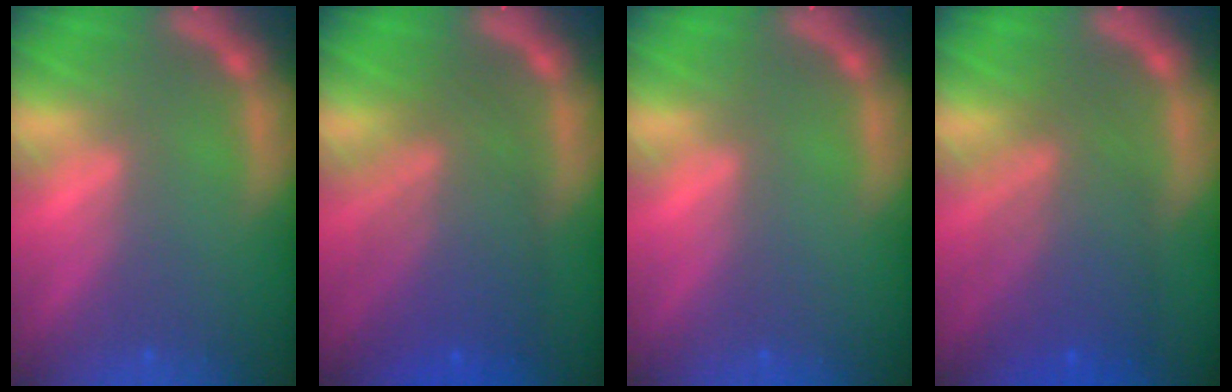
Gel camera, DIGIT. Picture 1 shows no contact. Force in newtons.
{"total": 8.1}
{"total": 0.0}
{"total": 7.1}